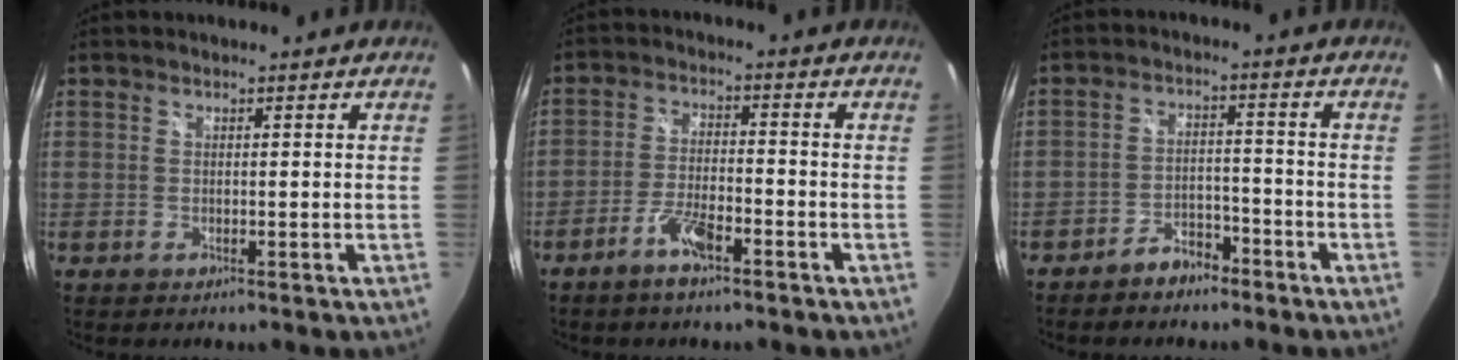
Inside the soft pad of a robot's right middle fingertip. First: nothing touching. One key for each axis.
{"total": 6.0, "fx": -4.1, "fy": 1.7, "fz": 4.0, "tx": -0.091, "ty": 0.000, "tz": -0.075}
{"total": 5.0, "fx": -4.1, "fy": 2.2, "fz": 1.9, "tx": -0.050, "ty": 0.016, "tz": -0.061}